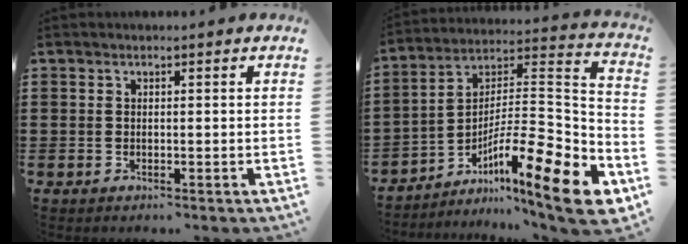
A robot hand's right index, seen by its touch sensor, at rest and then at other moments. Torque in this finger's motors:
{"motor_torque": [0.75, -0.66, 0.71, 0.16]}